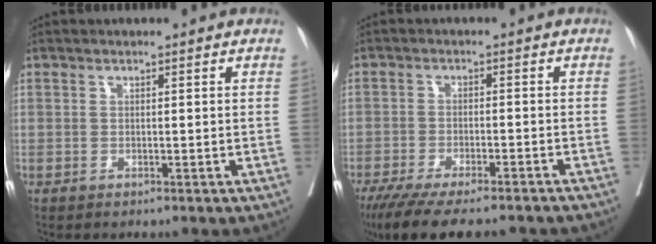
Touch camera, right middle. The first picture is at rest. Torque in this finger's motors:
{"motor_torque": [0.37, -0.39, 0.22, 0.10]}